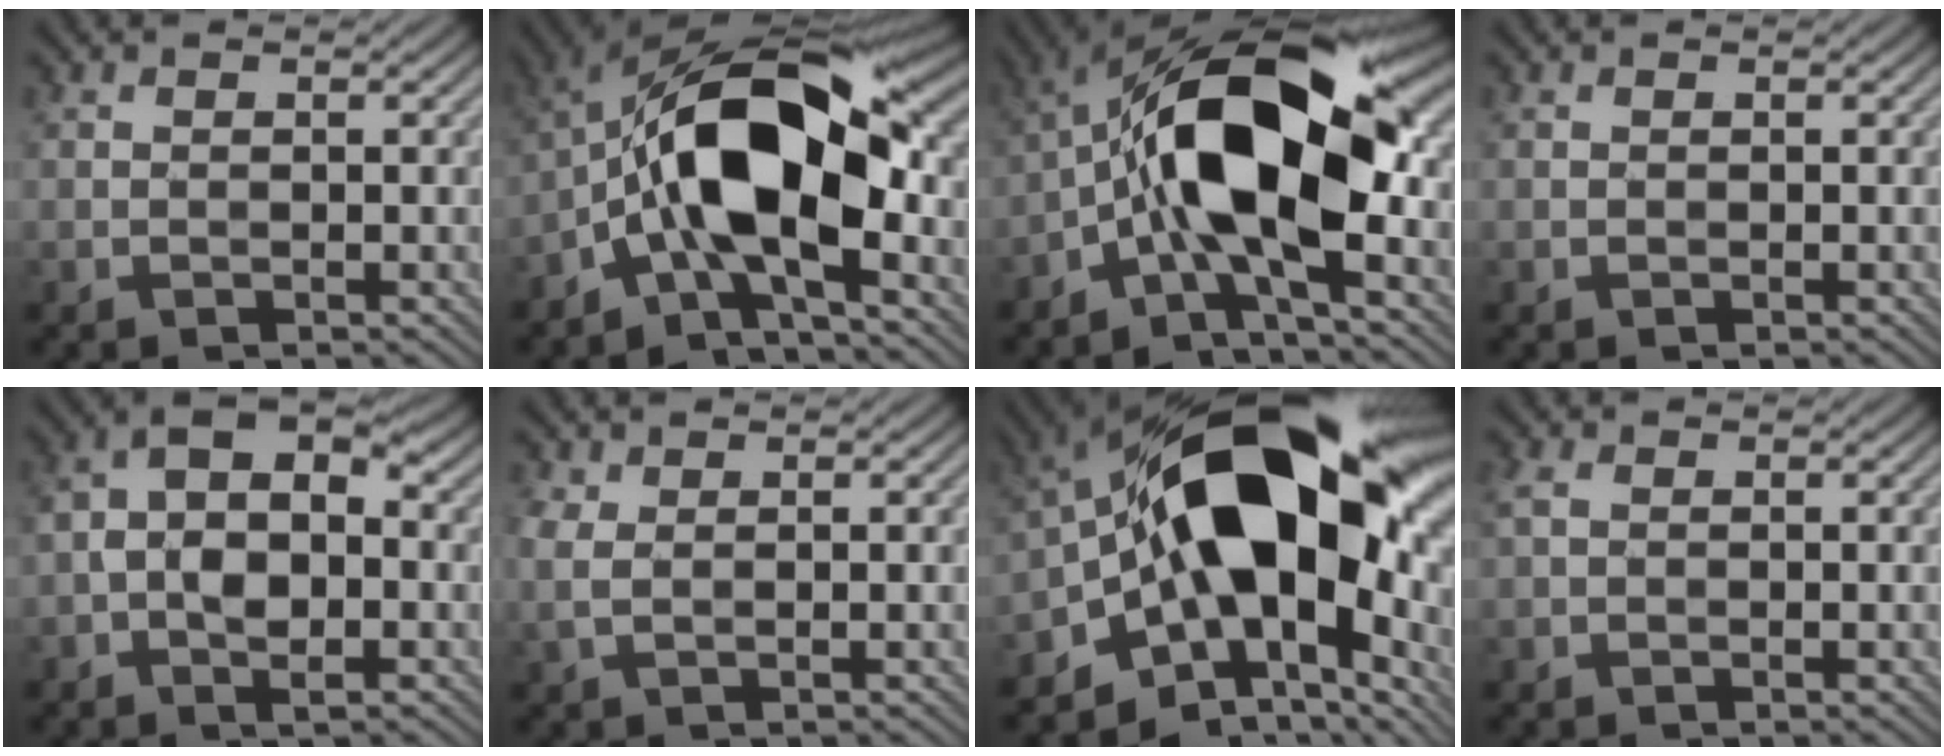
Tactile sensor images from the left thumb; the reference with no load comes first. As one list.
[{"total": 15.4, "force": [-3.1, 6.6, 13.5], "torque": [-0.232, 0.014, -0.067]}, {"total": 16.2, "force": [-2.0, 6.6, 14.6], "torque": [-0.257, 0.022, -0.052]}, {"total": 0.0}, {"total": 8.8, "force": [-1.0, 4.8, 7.3], "torque": [-0.126, 0.014, -0.024]}, {"total": 2.2, "force": [0.5, 1.1, 1.9], "torque": [-0.056, 0.003, 0.008]}, {"total": 19.7, "force": [-0.3, 11.7, 15.9], "torque": [-0.257, 0.002, -0.007]}, {"total": 1.5, "force": [0.3, 1.0, 1.1], "torque": [-0.033, 0.006, 0.000]}]